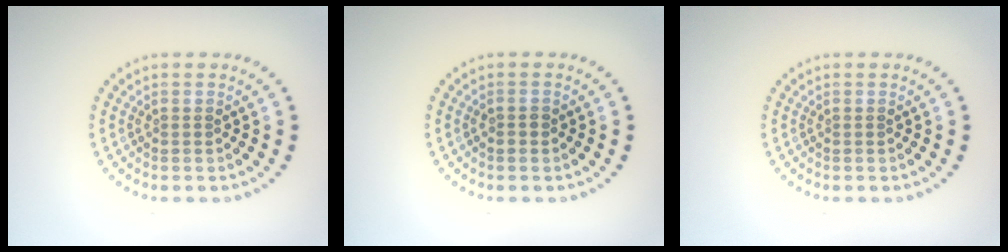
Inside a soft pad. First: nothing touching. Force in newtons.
{"total": 0.9, "press": 0.9, "slide": 0.1}
{"total": 0.0}